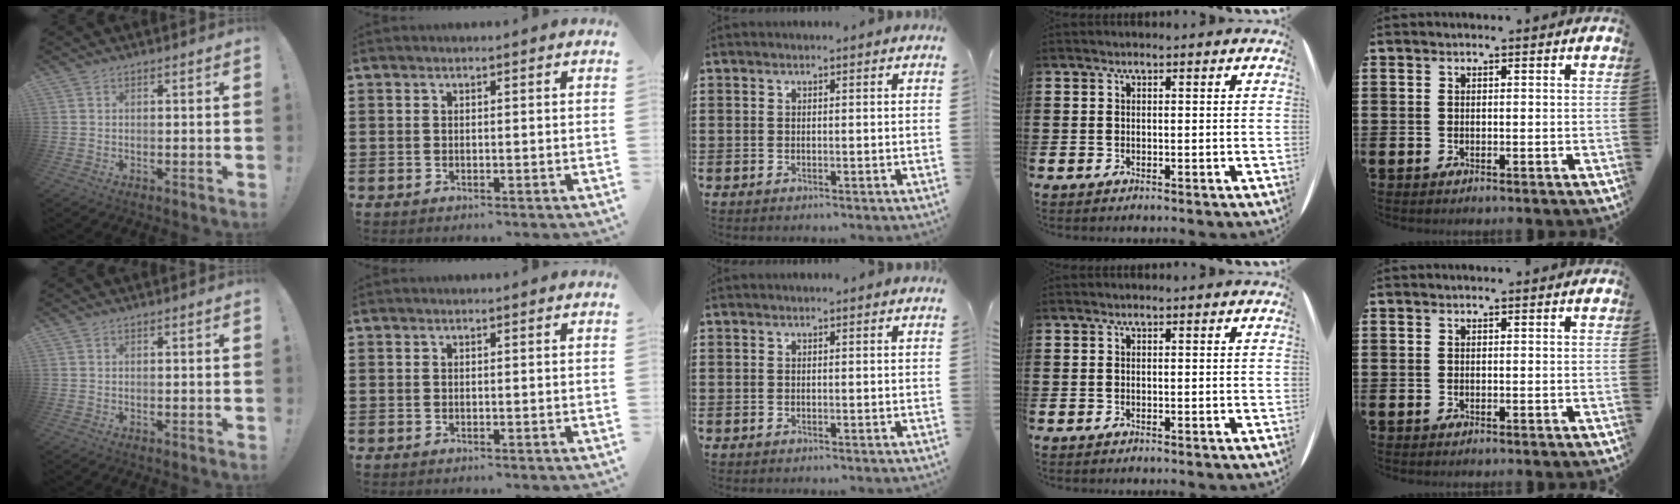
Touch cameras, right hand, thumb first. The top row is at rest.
{}